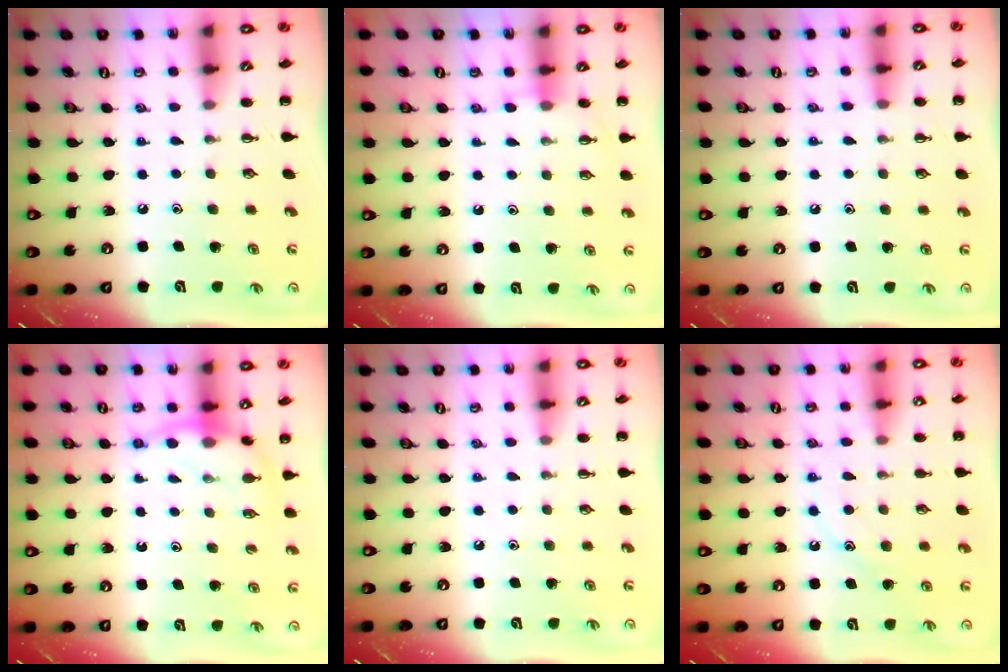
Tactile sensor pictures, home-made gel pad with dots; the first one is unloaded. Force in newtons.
{"total": 7.9, "press": 7.8, "slide": 1.5}
{"total": 8.8, "press": 8.4, "slide": 2.4}
{"total": 8.2, "press": 8.1, "slide": 1.4}
{"total": 6.9, "press": 6.6, "slide": 2.1}
{"total": 11.5, "press": 11.4, "slide": 1.1}